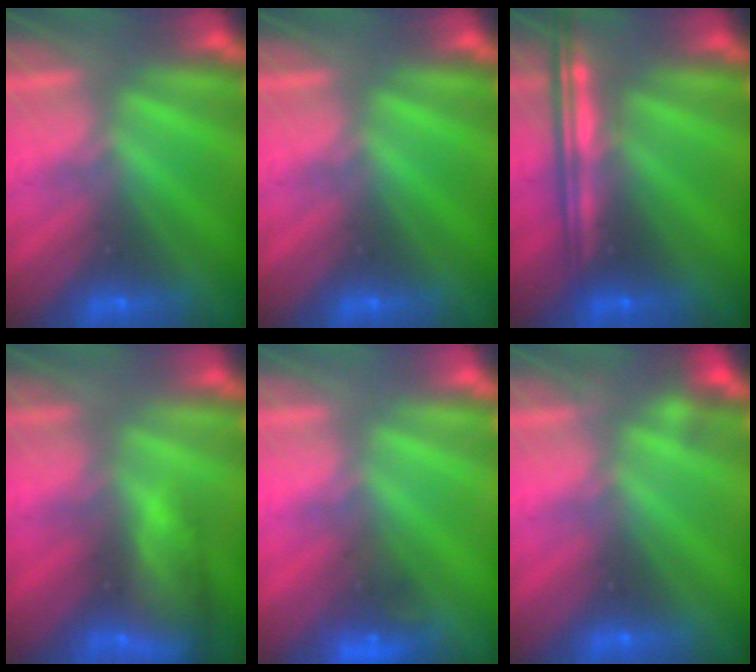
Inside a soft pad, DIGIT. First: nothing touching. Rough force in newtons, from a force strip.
{"total": 0.0}
{"total": 6.9}
{"total": 6.8}
{"total": 4.7}
{"total": 2.1}